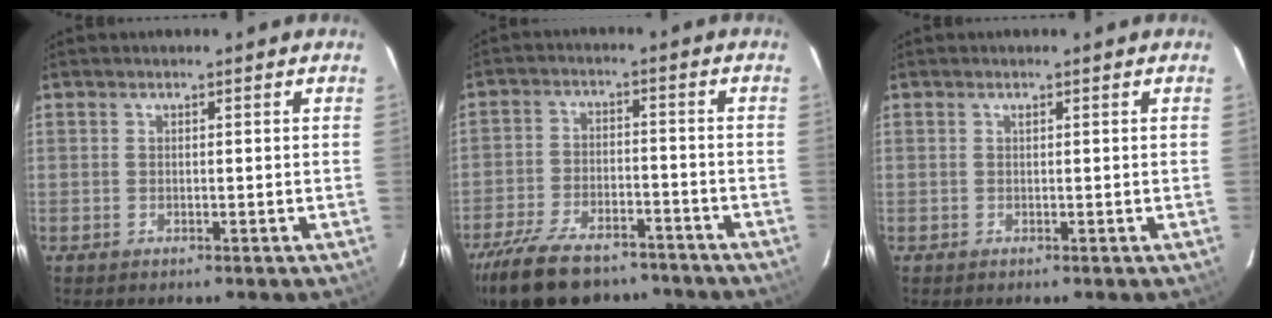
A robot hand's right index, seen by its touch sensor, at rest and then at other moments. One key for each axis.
{"total": 19.8, "fx": -15.5, "fy": 8.4, "fz": 9.0, "tx": -0.206, "ty": -0.012, "tz": -0.240}
{"total": 0.0}